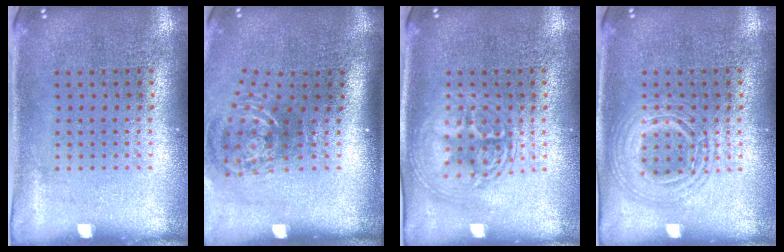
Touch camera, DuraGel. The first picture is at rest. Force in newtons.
{"total": 1.8, "press": 1.3, "slide": 1.3}
{"total": 2.5, "press": 2.5, "slide": 0.4}
{"total": 2.5, "press": 2.5, "slide": 0.3}